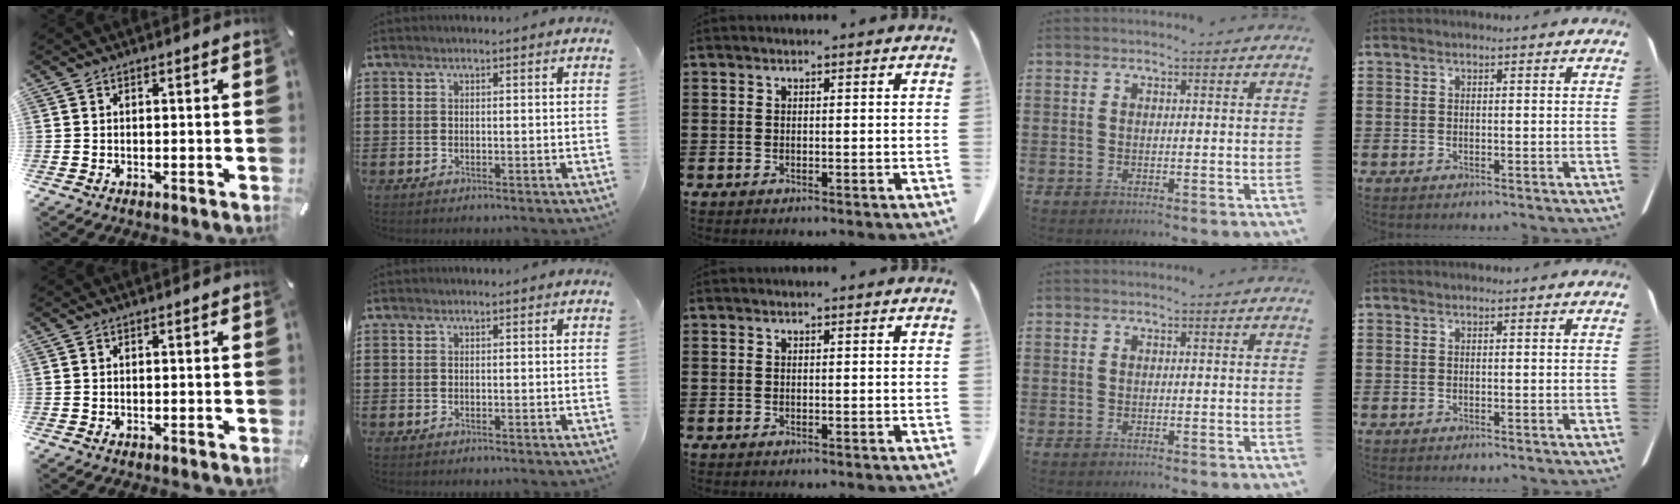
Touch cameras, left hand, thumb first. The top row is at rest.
{}